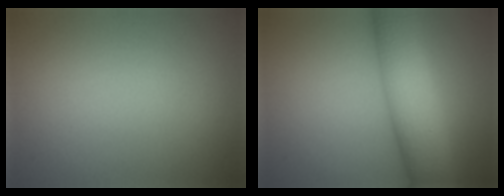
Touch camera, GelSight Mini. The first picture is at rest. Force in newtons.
{"total": 8.6, "press": 8.6, "slide": 0.4}